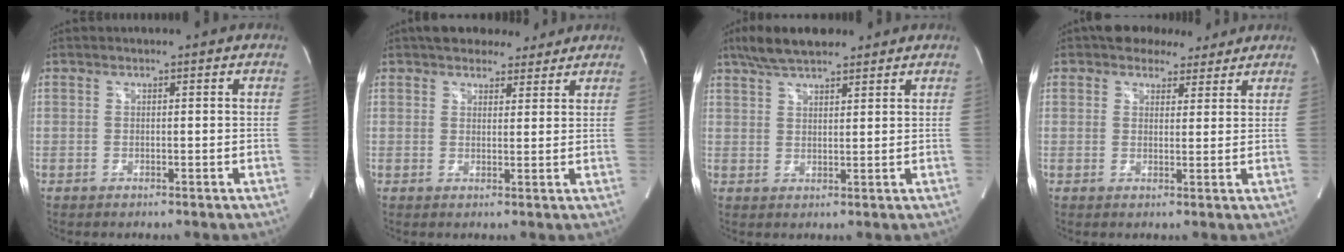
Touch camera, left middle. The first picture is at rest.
{"total": 8.5, "force": [7.2, 3.4, 3.0], "torque": [-0.036, 0.019, 0.100]}
{"total": 8.4, "force": [6.6, 2.3, 4.7], "torque": [-0.090, 0.023, 0.117]}
{"total": 6.7, "force": [5.4, 3.4, 1.9], "torque": [-0.023, 0.016, 0.074]}